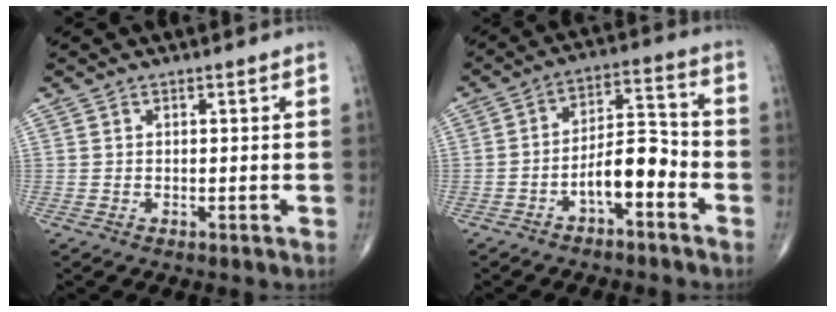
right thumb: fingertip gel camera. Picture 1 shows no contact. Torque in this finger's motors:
{"motor_torque": [1.20, 1.05, 0.69, -0.60, 0.01]}